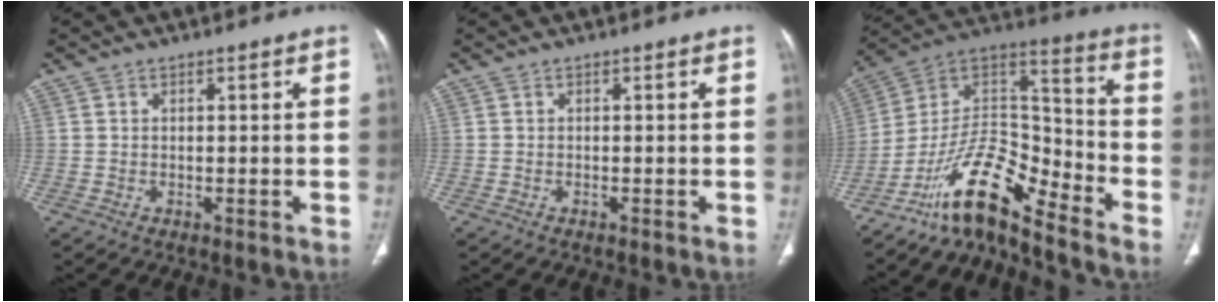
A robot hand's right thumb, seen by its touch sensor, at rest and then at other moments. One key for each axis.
{"total": 0.0}
{"total": 14.4, "fx": -11.6, "fy": 3.8, "fz": 7.5, "tx": -0.123, "ty": 0.112, "tz": -0.216}